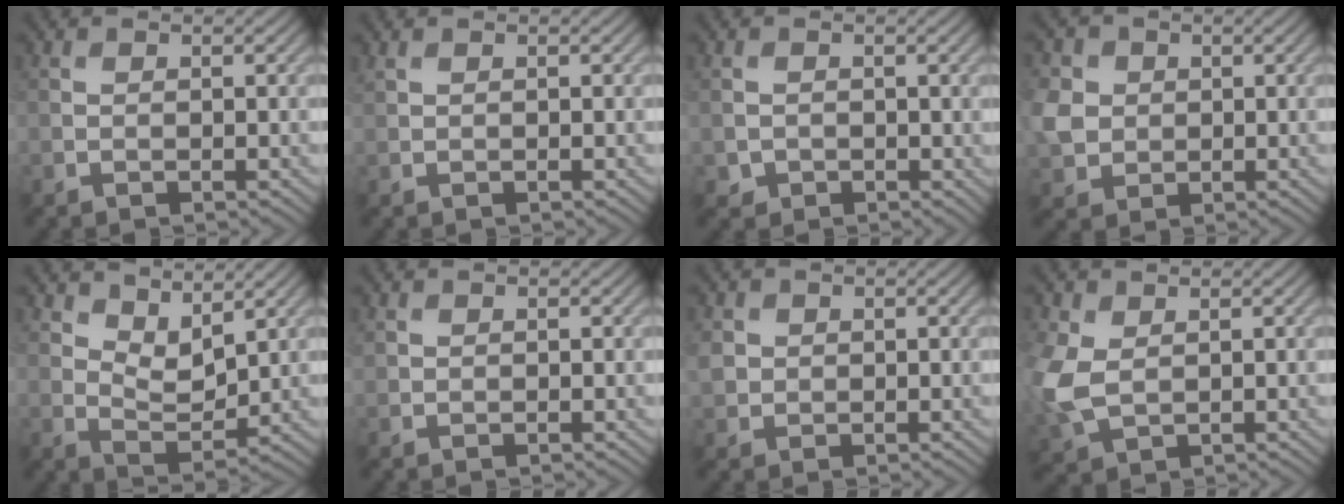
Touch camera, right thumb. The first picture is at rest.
{"total": 0.6, "force": [0.5, 0.1, 0.3], "torque": [-0.010, 0.003, 0.013]}
{"total": 1.2, "force": [-0.3, 1.1, 0.2], "torque": [-0.001, -0.008, -0.008]}
{"total": 5.1, "force": [0.5, 4.5, 2.2], "torque": [-0.072, 0.005, 0.004]}
{"total": 5.1, "force": [3.8, 2.1, 2.7], "torque": [-0.063, -0.008, 0.066]}
{"total": 0.5, "force": [0.4, 0.4, 0.1], "torque": [-0.001, -0.002, 0.009]}
{"total": 2.2, "force": [0.3, 2.1, 0.7], "torque": [-0.022, -0.001, 0.006]}
{"total": 7.4, "force": [0.6, 5.1, 5.3], "torque": [-0.178, -0.003, 0.013]}